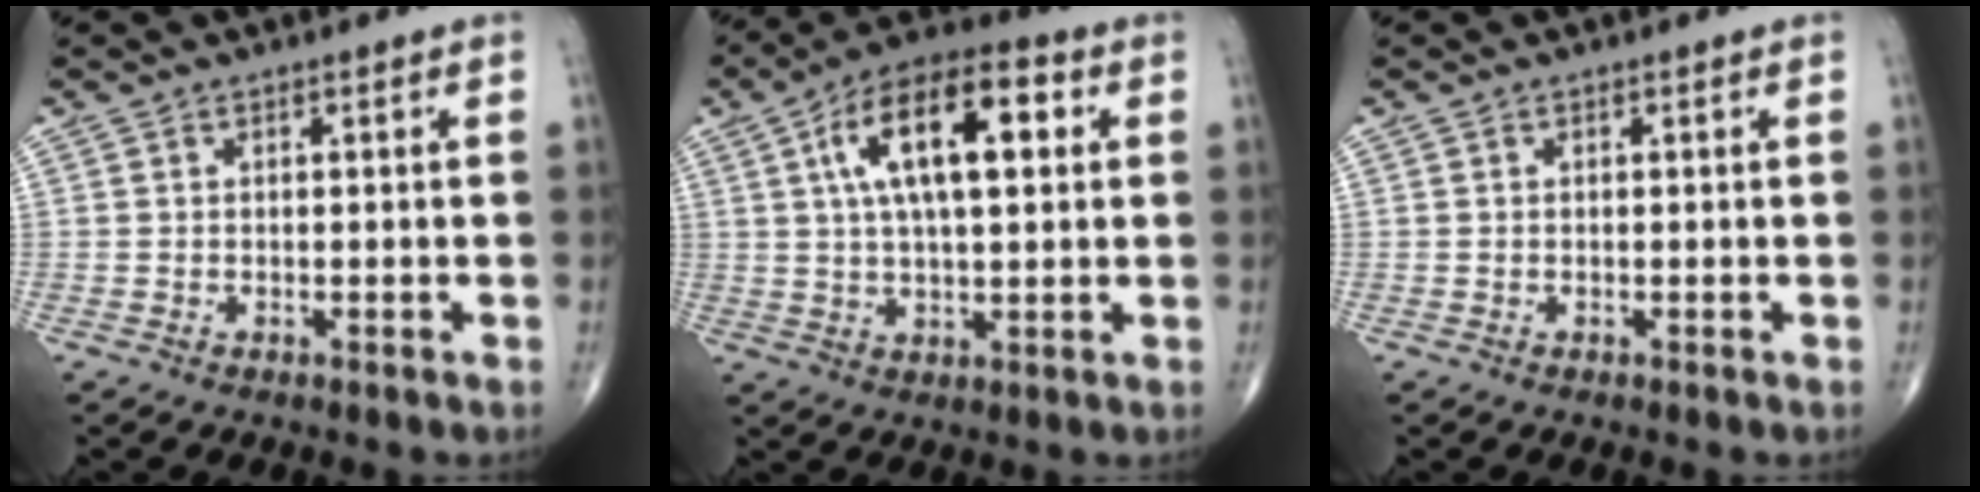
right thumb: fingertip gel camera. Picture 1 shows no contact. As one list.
[{"total": 16.0, "force": [4.2, 6.8, 13.9], "torque": [-0.225, 0.017, 0.062]}, {"total": 0.0}]